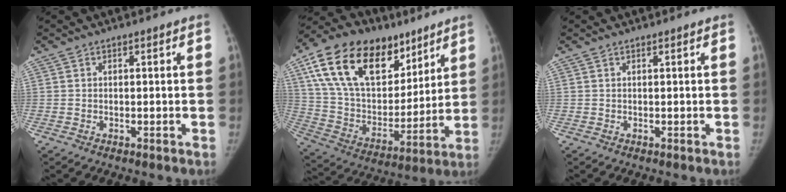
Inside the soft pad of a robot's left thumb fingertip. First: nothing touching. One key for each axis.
{"total": 27.6, "fx": 14.9, "fy": 16.1, "fz": 16.7, "tx": -0.274, "ty": -0.016, "tz": 0.266}
{"total": 0.0}